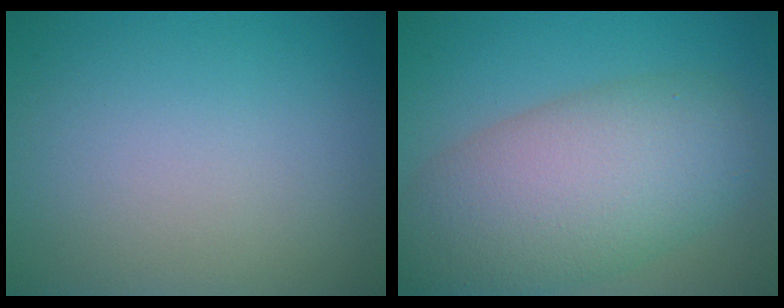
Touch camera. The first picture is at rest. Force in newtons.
{"total": 9.5, "press": 9.5, "slide": 0.6}